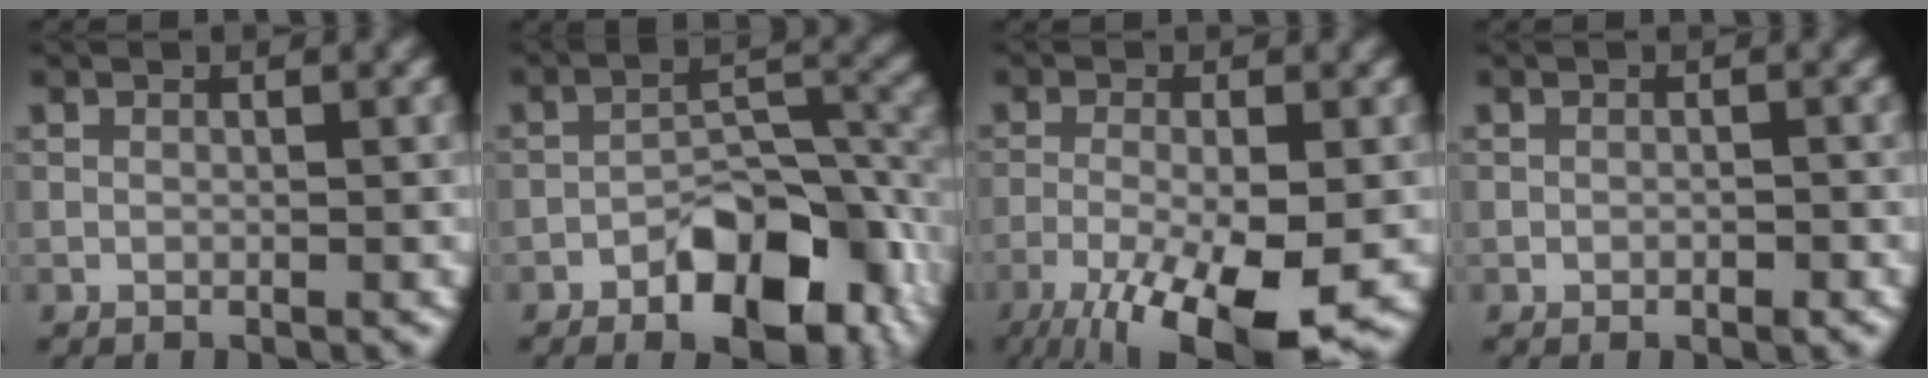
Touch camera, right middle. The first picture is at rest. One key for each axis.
{"total": 9.5, "fx": -5.1, "fy": 4.6, "fz": 6.6, "tx": -0.088, "ty": 0.007, "tz": -0.082}
{"total": 10.7, "fx": -5.5, "fy": 3.0, "fz": 8.7, "tx": -0.159, "ty": -0.024, "tz": -0.091}
{"total": 0.8, "fx": -0.4, "fy": 0.4, "fz": 0.6, "tx": -0.007, "ty": 0.001, "tz": -0.006}